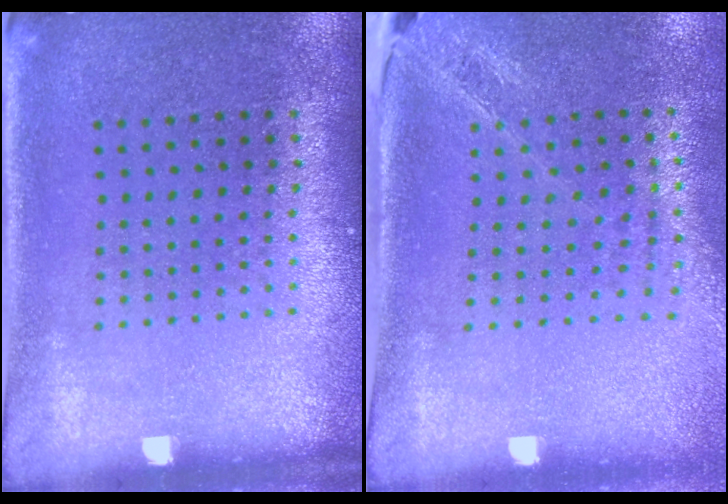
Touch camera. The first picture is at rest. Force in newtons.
{"total": 1.7, "press": 1.5, "slide": 0.8}